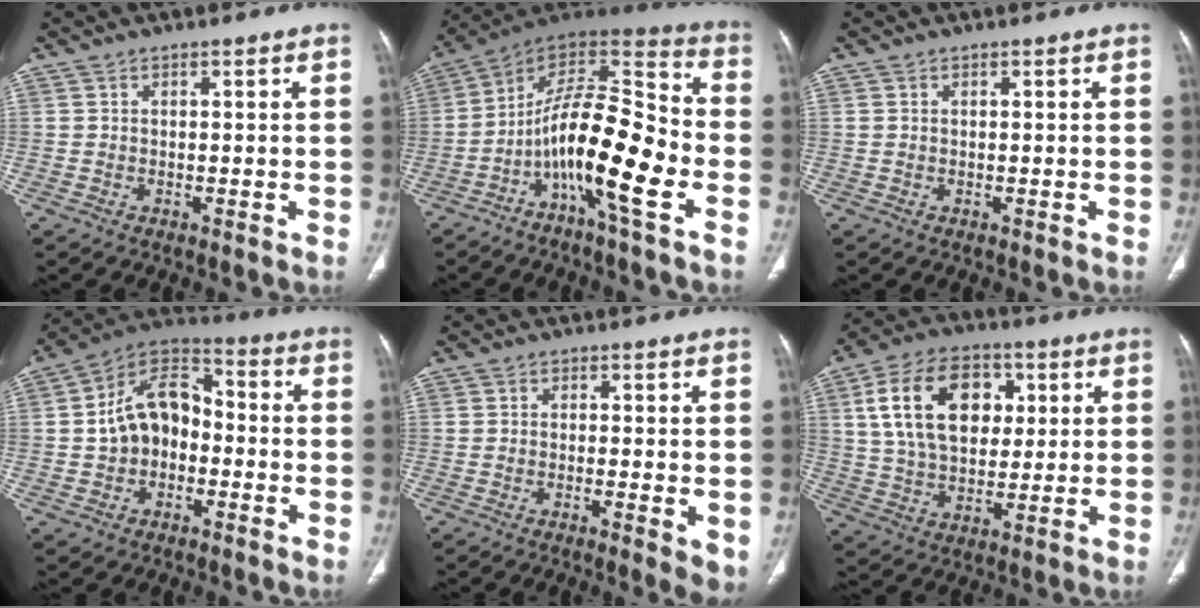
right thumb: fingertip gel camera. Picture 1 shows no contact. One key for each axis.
{"total": 18.5, "fx": -6.9, "fy": 4.4, "fz": 16.6, "tx": -0.287, "ty": 0.075, "tz": -0.123}
{"total": 0.0}
{"total": 12.4, "fx": -1.4, "fy": 9.0, "fz": 8.4, "tx": -0.118, "ty": 0.044, "tz": -0.041}
{"total": 5.2, "fx": -1.3, "fy": 1.2, "fz": 4.9, "tx": -0.076, "ty": -0.011, "tz": -0.023}
{"total": 17.7, "fx": 4.7, "fy": 11.6, "fz": 12.5, "tx": -0.195, "ty": 0.004, "tz": 0.084}